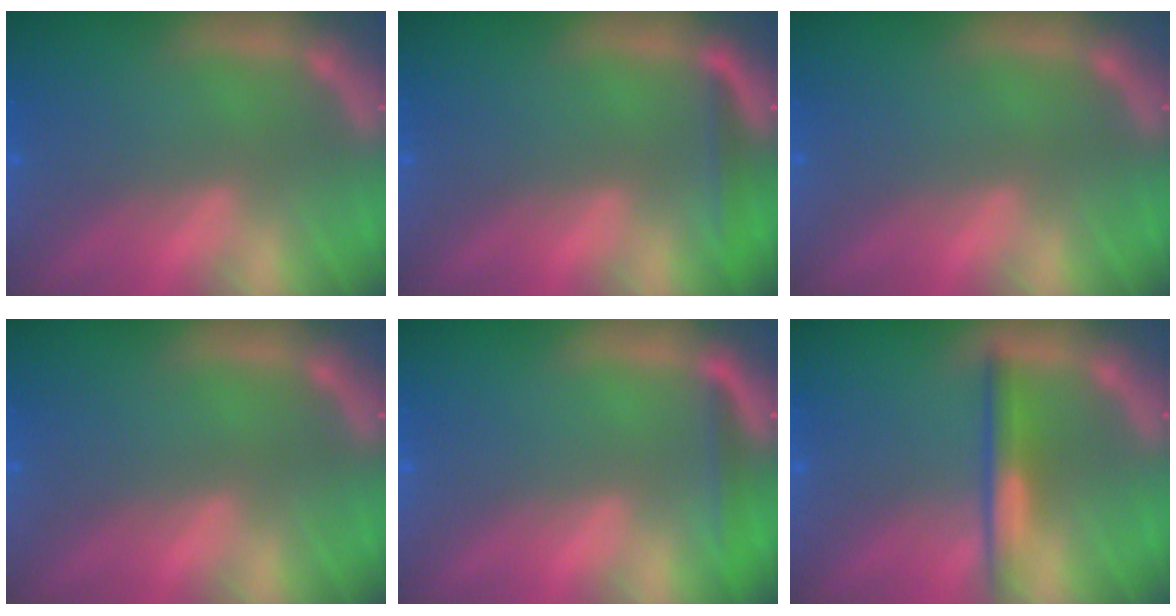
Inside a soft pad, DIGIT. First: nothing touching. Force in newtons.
{"total": 1.9}
{"total": 0.0}
{"total": 0.0}
{"total": 1.9}
{"total": 3.0}